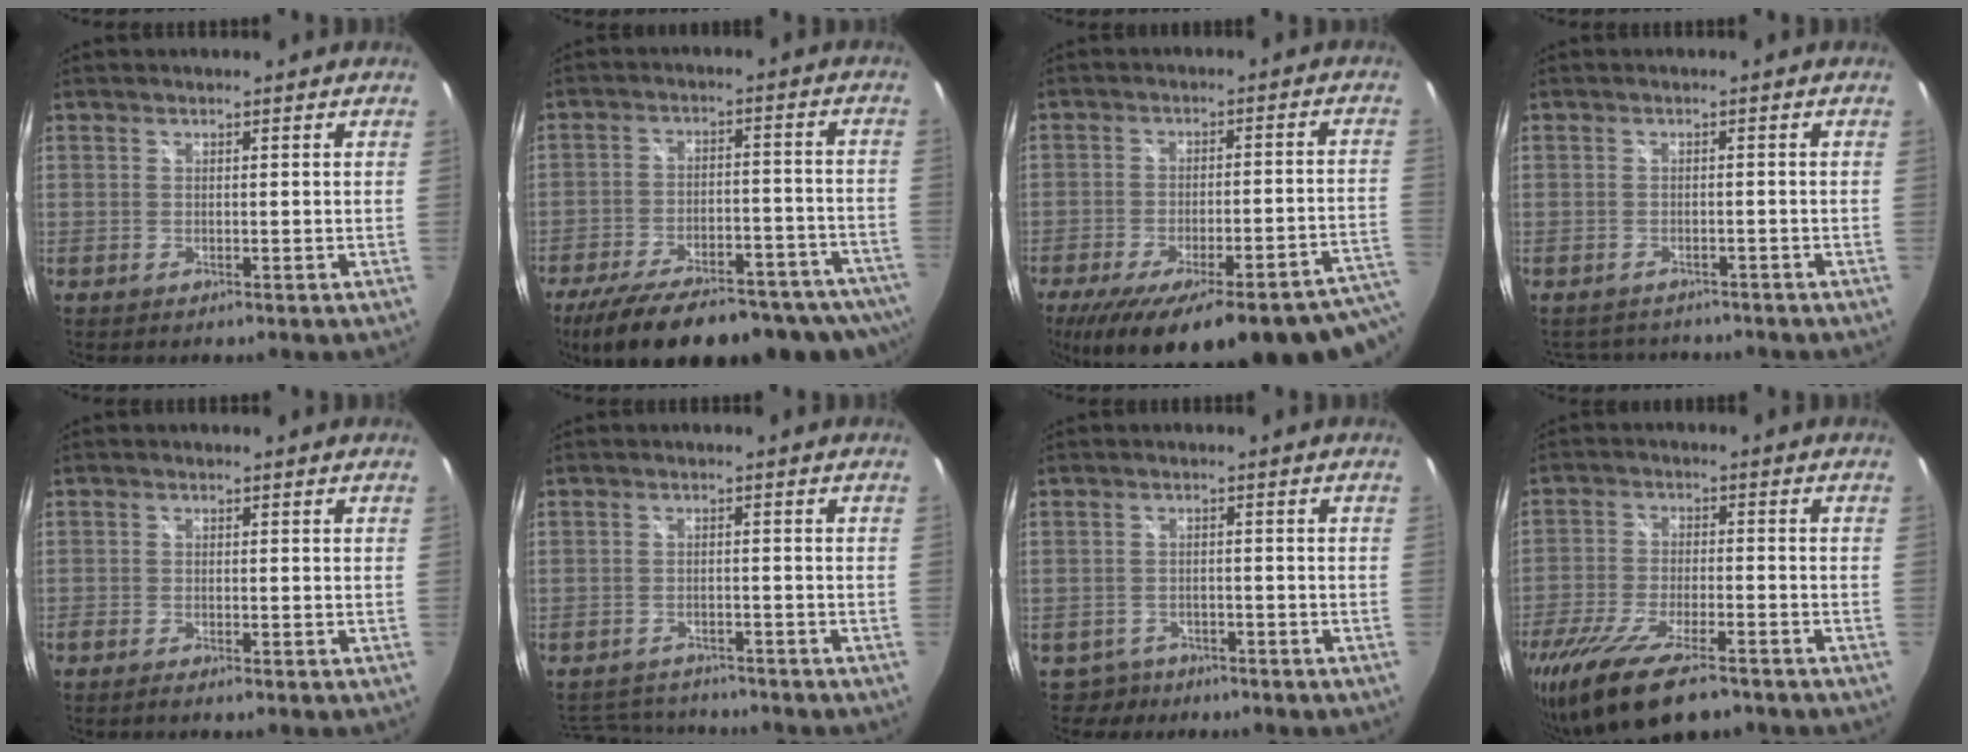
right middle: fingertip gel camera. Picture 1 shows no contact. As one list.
[{"total": 27.5, "force": [-22.8, 8.4, 13.0], "torque": [-0.232, -0.033, -0.304]}, {"total": 28.9, "force": [-22.2, 6.5, 17.3], "torque": [-0.226, -0.044, -0.294]}, {"total": 6.0, "force": [-5.2, 2.7, 1.3], "torque": [-0.027, -0.003, -0.072]}, {"total": 1.5, "force": [-1.3, 0.3, 0.7], "torque": [-0.021, -0.003, -0.027]}, {"total": 8.5, "force": [-7.7, 3.0, 1.8], "torque": [-0.053, 0.010, -0.116]}, {"total": 8.0, "force": [-6.8, 4.0, 1.2], "torque": [-0.039, 0.002, -0.102]}, {"total": 15.2, "force": [-11.6, 4.0, 9.0], "torque": [-0.195, -0.051, -0.203]}]